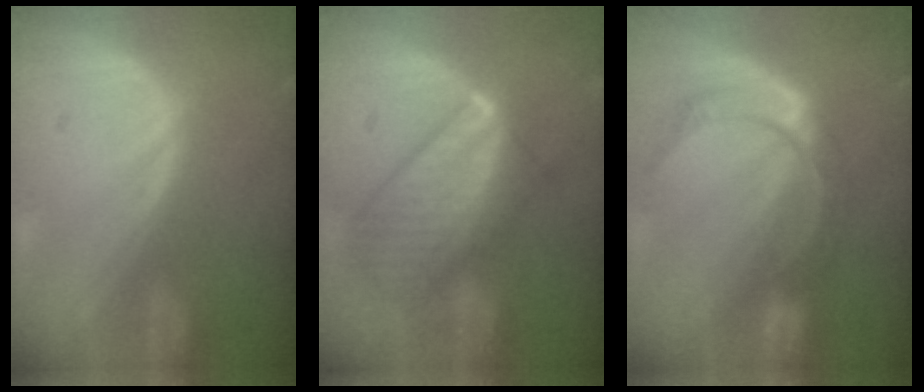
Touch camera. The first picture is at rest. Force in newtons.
{"total": 10.2, "press": 10.2, "slide": 0.8}
{"total": 8.8, "press": 7.4, "slide": 4.7}